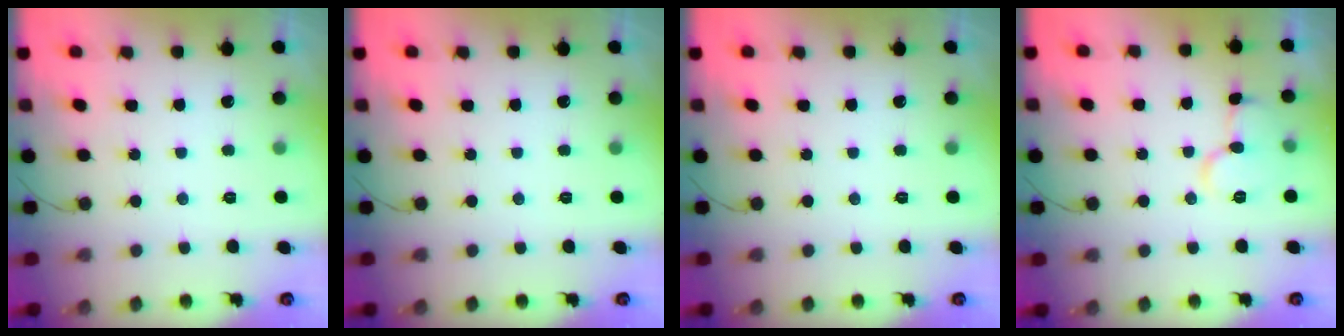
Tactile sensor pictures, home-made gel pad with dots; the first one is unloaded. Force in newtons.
{"total": 0.0}
{"total": 0.0}
{"total": 9.1, "press": 9.1, "slide": 0.8}